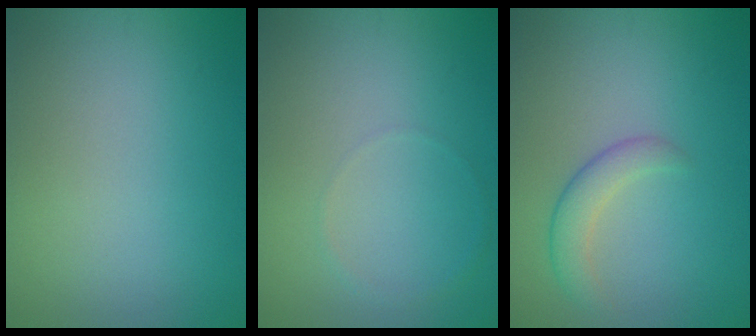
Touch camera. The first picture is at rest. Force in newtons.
{"total": 0.6, "press": 0.6, "slide": 0.1}
{"total": 2.3, "press": 2.3, "slide": 0.1}